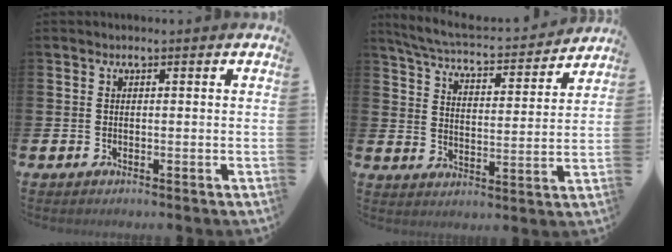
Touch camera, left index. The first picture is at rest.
{"total": 5.2, "force": [4.9, 0.9, 1.5], "torque": [-0.055, -0.041, 0.077]}